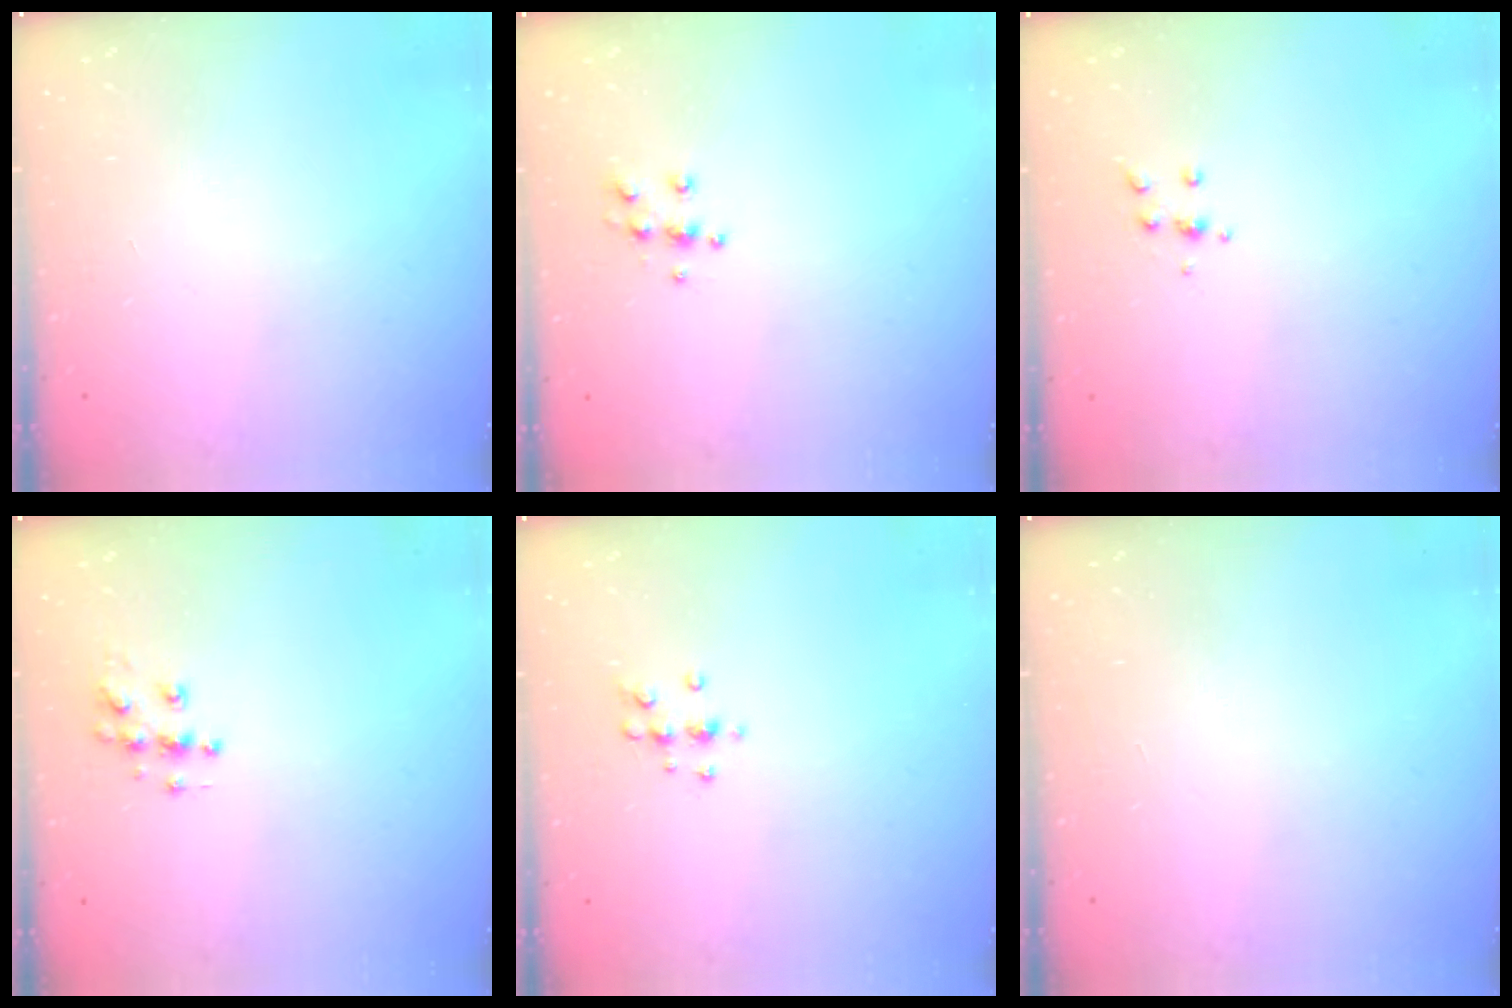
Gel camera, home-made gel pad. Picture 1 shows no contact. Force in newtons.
{"total": 5.6, "press": 5.6, "slide": 0.6}
{"total": 4.0, "press": 3.9, "slide": 0.9}
{"total": 6.1, "press": 6.1, "slide": 0.3}
{"total": 5.7, "press": 5.7, "slide": 0.8}
{"total": 0.0}